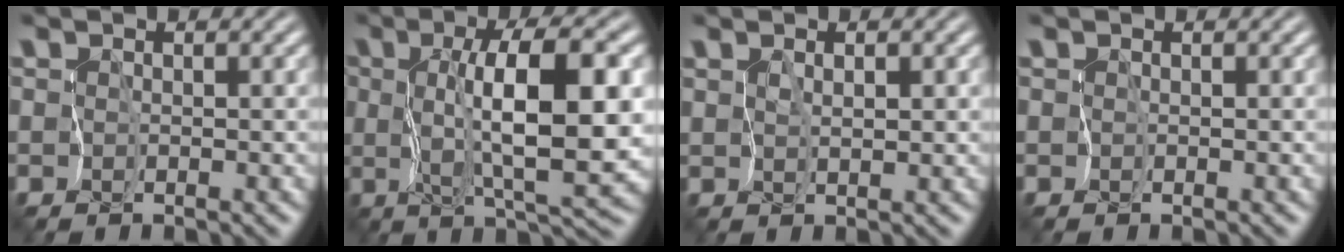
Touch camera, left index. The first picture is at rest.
{"total": 8.7, "force": [1.3, 2.3, 8.3], "torque": [-0.132, 0.006, 0.028]}
{"total": 1.4, "force": [0.7, 0.5, 1.1], "torque": [-0.017, -0.001, 0.021]}
{"total": 0.0}